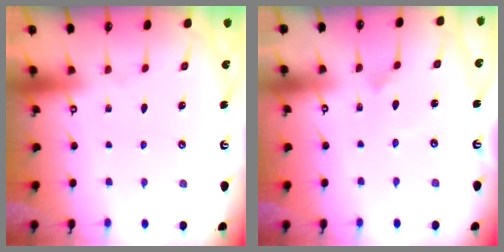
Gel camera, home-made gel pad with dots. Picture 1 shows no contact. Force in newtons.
{"total": 2.4, "press": 2.4, "slide": 0.1}